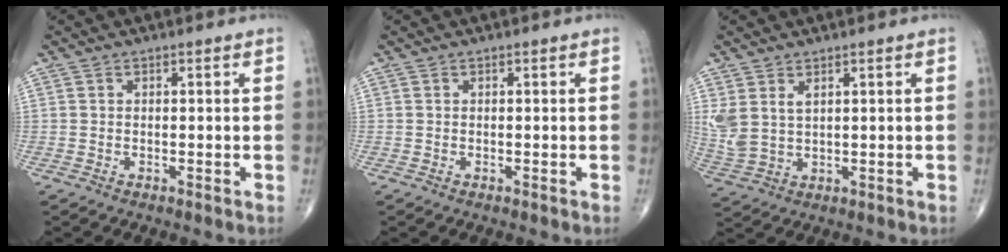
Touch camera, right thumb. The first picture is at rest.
{"total": 0.0}
{"total": 5.5, "force": [2.3, 3.0, 4.0], "torque": [-0.096, -0.006, 0.059]}